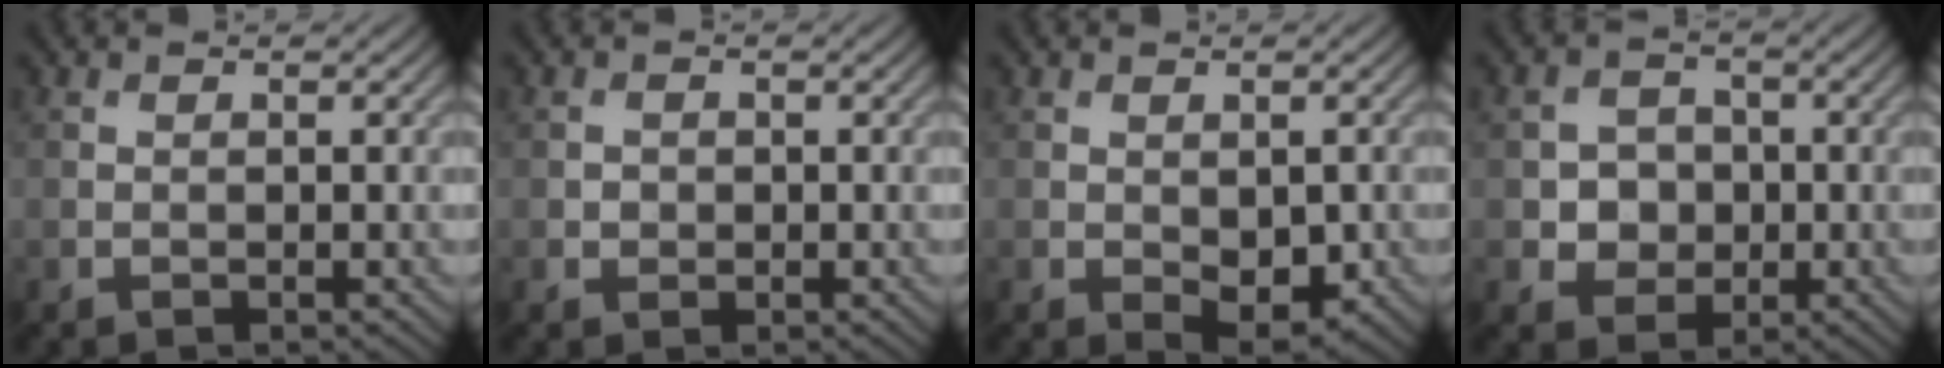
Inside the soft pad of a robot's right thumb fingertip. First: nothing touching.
{"total": 1.0, "force": [-0.1, 0.9, 0.3], "torque": [-0.002, -0.005, -0.005]}
{"total": 3.8, "force": [-0.8, 2.1, 3.0], "torque": [-0.049, -0.014, -0.005]}
{"total": 4.1, "force": [-0.5, 3.8, 1.5], "torque": [-0.031, -0.006, -0.024]}